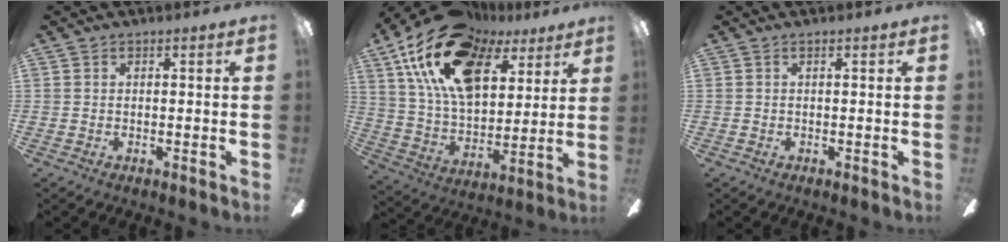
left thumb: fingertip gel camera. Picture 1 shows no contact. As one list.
[{"total": 22.0, "force": [12.3, 11.9, 13.8], "torque": [-0.262, -0.057, 0.218]}, {"total": 0.0}]